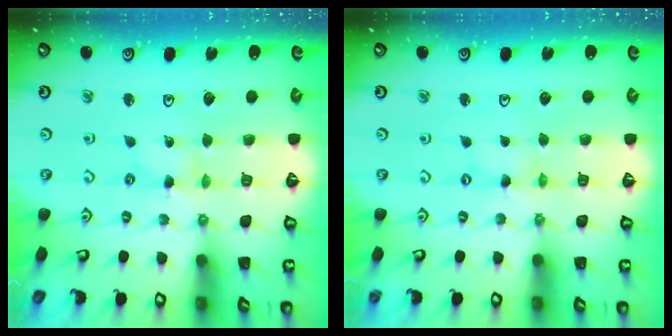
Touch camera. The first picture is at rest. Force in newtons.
{"total": 0.0}